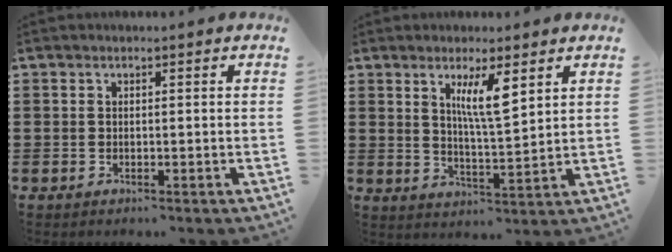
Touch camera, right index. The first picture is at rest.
{"total": 6.2, "force": [3.1, 1.0, 5.3], "torque": [-0.105, -0.001, 0.049]}